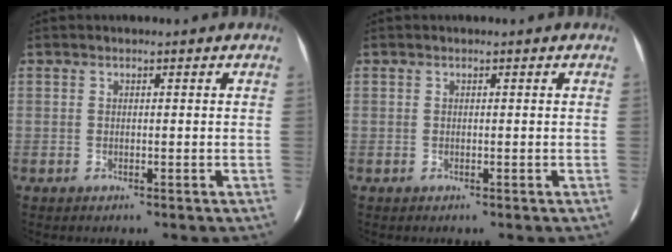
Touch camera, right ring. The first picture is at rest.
{"total": 0.0}